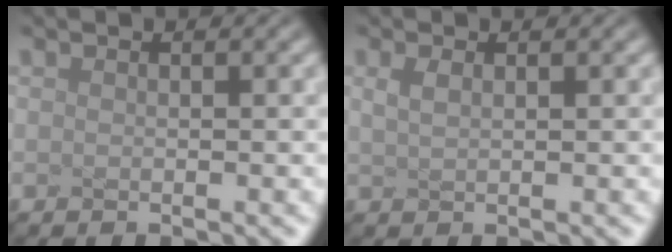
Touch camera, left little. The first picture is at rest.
{"total": 1.2, "force": [0.5, 0.5, 0.9], "torque": [-0.019, 0.002, 0.012]}